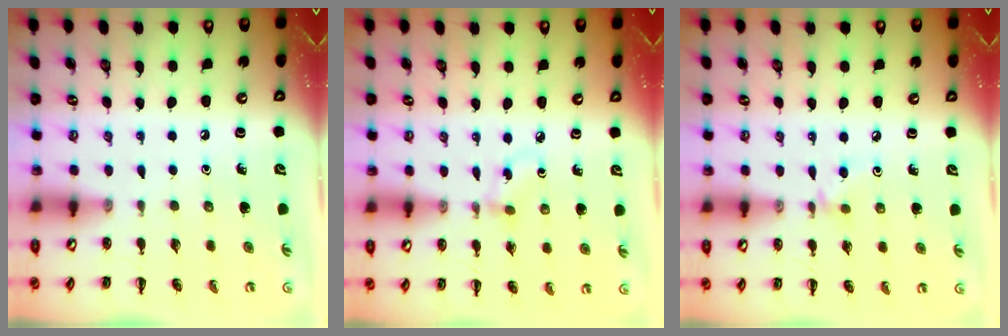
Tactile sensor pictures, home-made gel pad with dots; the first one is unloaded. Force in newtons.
{"total": 3.5, "press": 3.2, "slide": 1.4}
{"total": 3.8, "press": 3.6, "slide": 1.2}